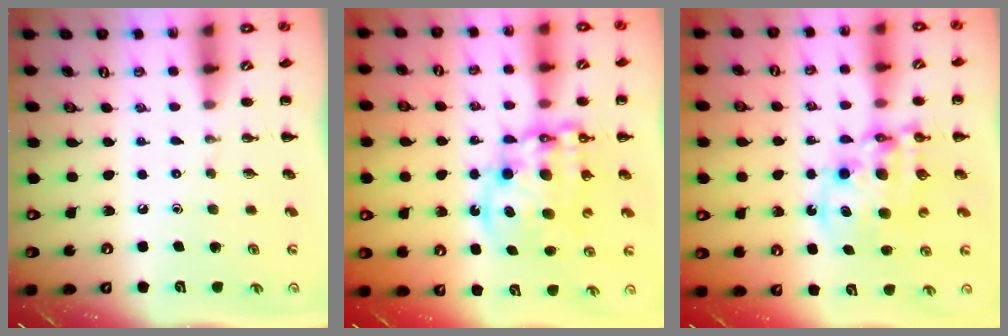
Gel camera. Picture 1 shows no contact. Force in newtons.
{"total": 13.0, "press": 12.6, "slide": 3.0}
{"total": 12.1, "press": 11.8, "slide": 2.8}